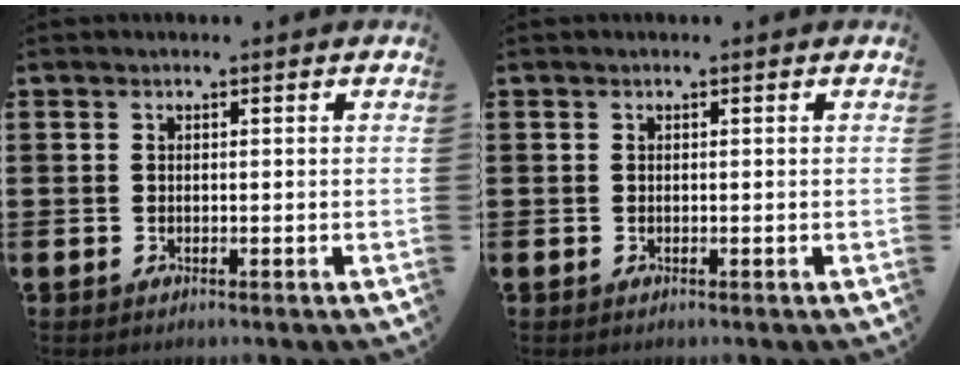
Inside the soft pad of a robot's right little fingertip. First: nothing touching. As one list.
[{"total": 0.0}]